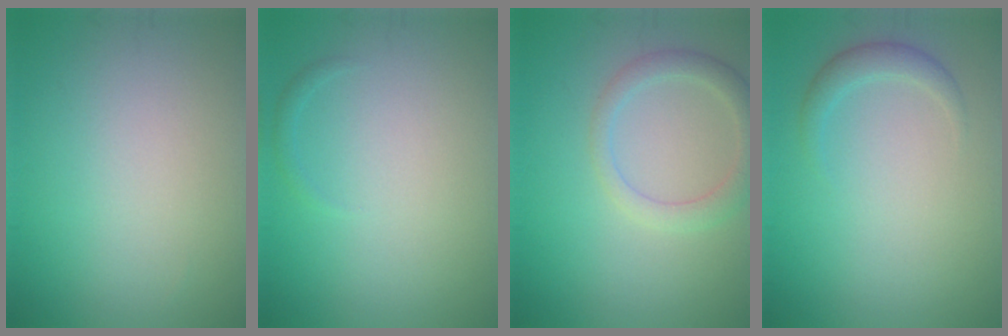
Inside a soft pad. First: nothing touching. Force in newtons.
{"total": 0.6, "press": 0.6, "slide": 0.0}
{"total": 2.6, "press": 2.6, "slide": 0.3}
{"total": 1.6, "press": 1.6, "slide": 0.1}